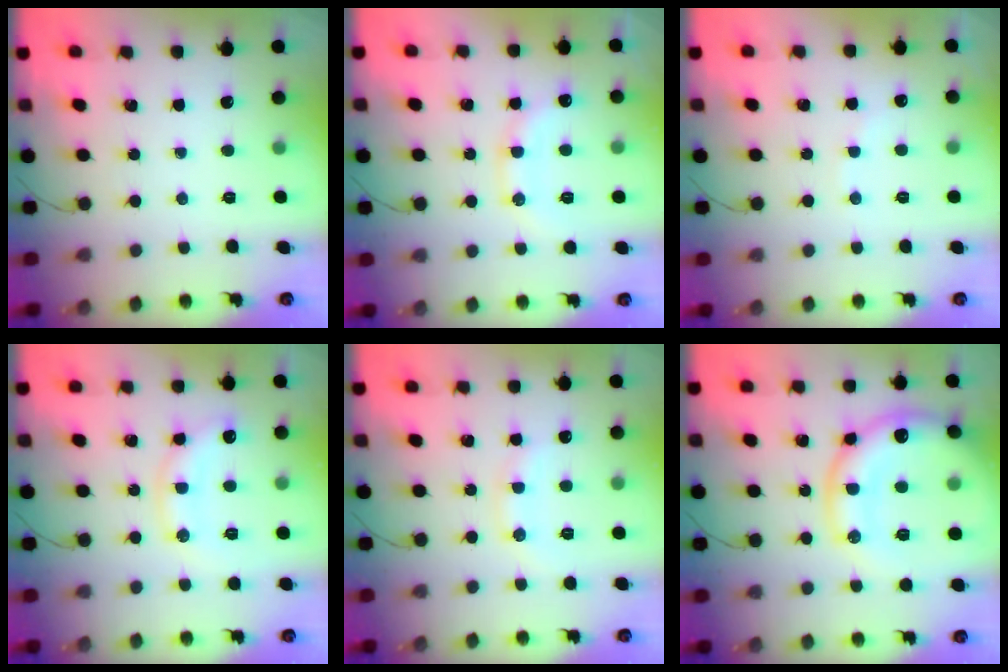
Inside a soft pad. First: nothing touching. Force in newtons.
{"total": 13.5, "press": 13.5, "slide": 0.9}
{"total": 5.7, "press": 5.7, "slide": 1.0}
{"total": 13.4, "press": 13.4, "slide": 0.6}
{"total": 7.5, "press": 7.4, "slide": 0.9}
{"total": 21.9, "press": 21.7, "slide": 3.0}